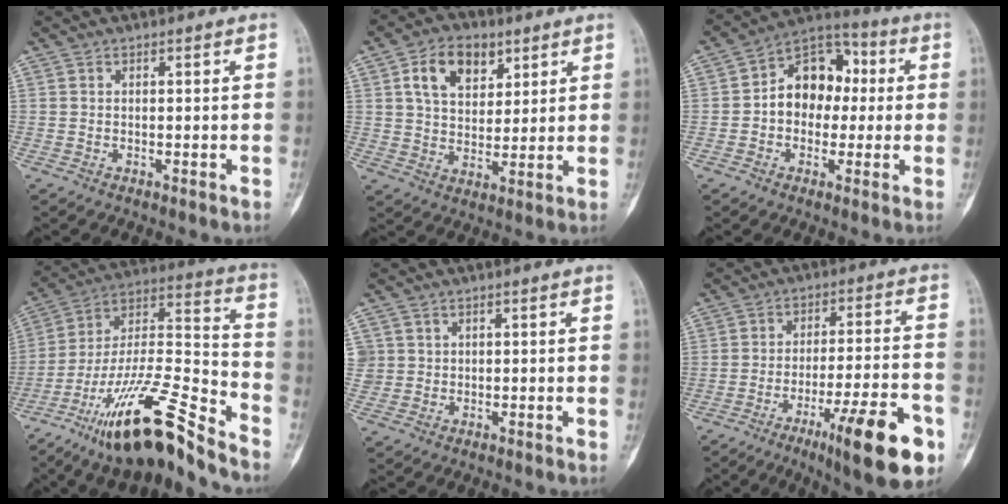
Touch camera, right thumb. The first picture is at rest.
{"total": 10.9, "force": [4.8, 7.1, 6.7], "torque": [-0.083, -0.013, 0.085]}
{"total": 12.7, "force": [0.5, 9.6, 8.3], "torque": [-0.086, 0.037, -0.004]}
{"total": 23.2, "force": [-16.6, 4.5, 15.7], "torque": [-0.301, 0.081, -0.294]}
{"total": 2.3, "force": [0.6, 2.3, 0.0], "torque": [0.020, 0.000, 0.010]}
{"total": 16.8, "force": [-8.1, 3.2, 14.4], "torque": [-0.204, 0.031, -0.116]}